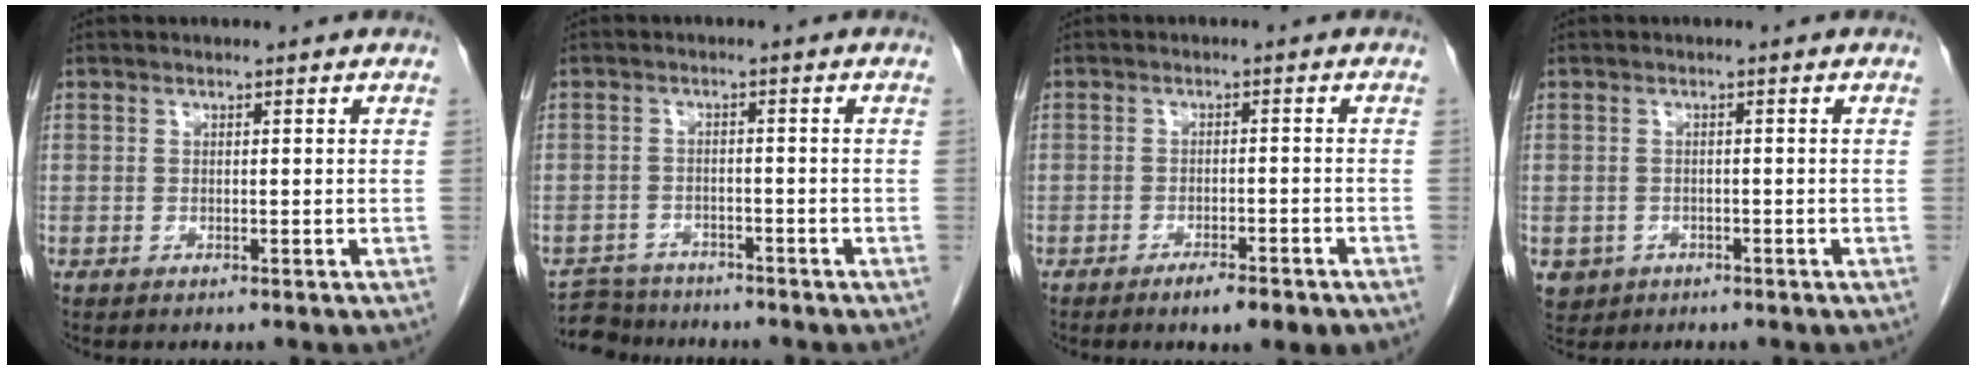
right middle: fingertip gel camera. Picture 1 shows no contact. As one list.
[{"total": 5.2, "force": [-4.9, 1.7, -0.3], "torque": [0.008, -0.005, -0.085]}, {"total": 3.8, "force": [-2.6, 0.5, 2.7], "torque": [-0.039, -0.003, -0.036]}, {"total": 3.0, "force": [-1.4, 2.6, 0.4], "torque": [-0.007, 0.004, -0.020]}]